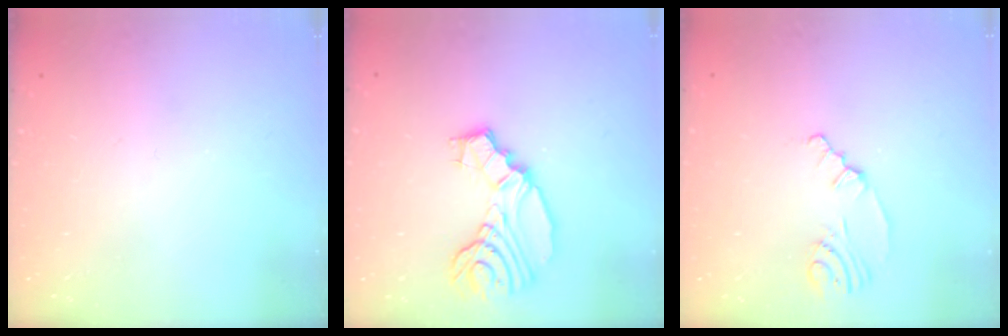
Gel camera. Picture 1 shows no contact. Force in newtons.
{"total": 10.8, "press": 10.7, "slide": 1.0}
{"total": 2.2, "press": 1.9, "slide": 1.0}